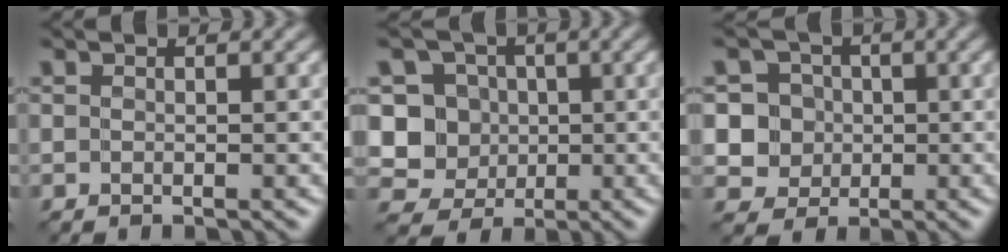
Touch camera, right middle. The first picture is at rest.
{"total": 6.8, "force": [0.5, 6.5, 1.9], "torque": [-0.029, 0.033, -0.010]}
{"total": 6.5, "force": [0.4, 6.3, 1.6], "torque": [-0.027, 0.028, -0.001]}